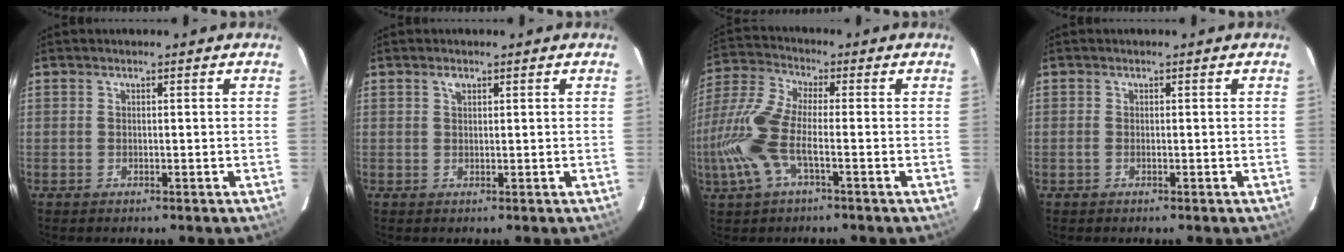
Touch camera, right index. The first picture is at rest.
{"total": 1.0, "force": [0.6, 0.6, 0.6], "torque": [-0.011, 0.004, 0.011]}
{"total": 12.1, "force": [-3.3, 3.7, 11.0], "torque": [-0.254, -0.002, -0.071]}
{"total": 0.7, "force": [-0.2, 0.2, 0.7], "torque": [-0.016, 0.000, -0.005]}